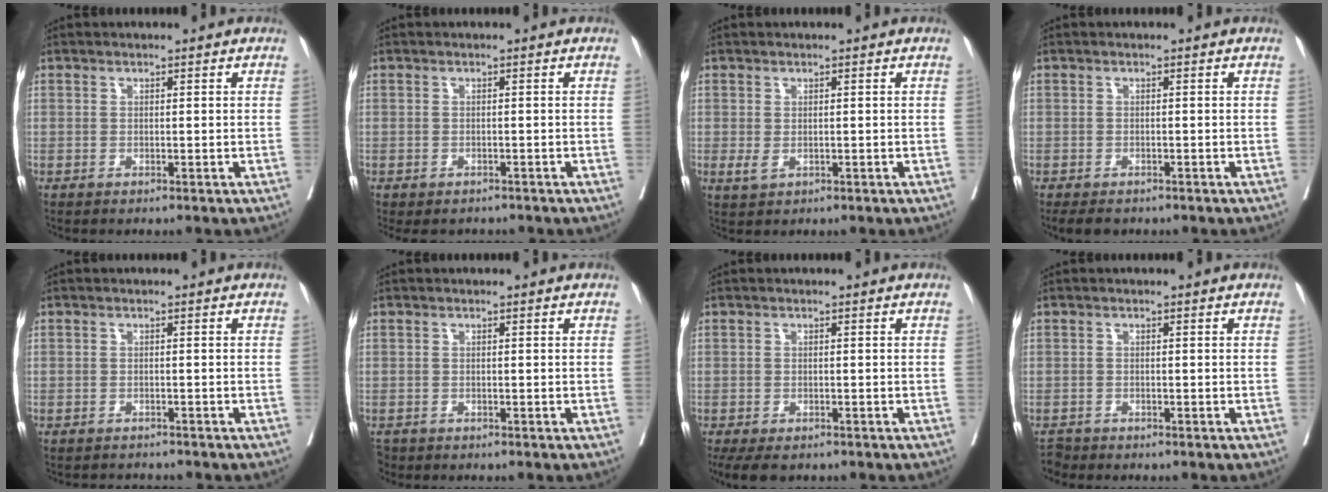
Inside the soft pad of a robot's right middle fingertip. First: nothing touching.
{"total": 3.6, "force": [-3.0, 1.8, 0.7], "torque": [-0.004, 0.002, -0.039]}
{"total": 1.7, "force": [-0.2, 1.1, 1.3], "torque": [-0.024, -0.004, 0.001]}
{"total": 3.3, "force": [-2.7, 1.5, 1.3], "torque": [-0.017, -0.006, -0.038]}
{"total": 2.6, "force": [-2.6, 0.4, 0.0], "torque": [0.005, -0.005, -0.037]}
{"total": 1.8, "force": [-1.5, 0.9, 0.1], "torque": [-0.006, -0.004, -0.027]}
{"total": 6.8, "force": [-5.0, 3.1, 3.4], "torque": [-0.063, -0.014, -0.074]}
{"total": 1.3, "force": [-1.2, 0.2, -0.3], "torque": [0.005, -0.006, -0.023]}